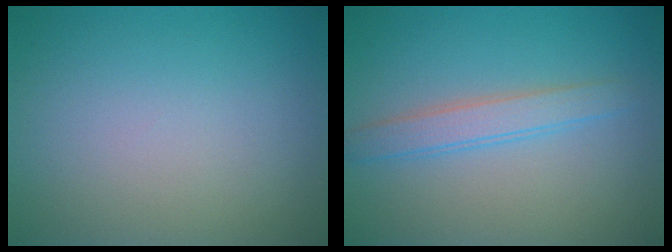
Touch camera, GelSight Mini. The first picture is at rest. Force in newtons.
{"total": 2.5, "press": 2.5, "slide": 0.0}